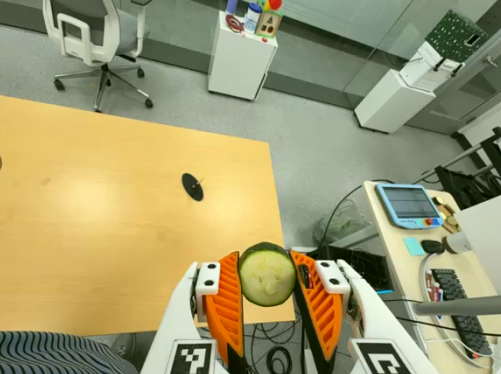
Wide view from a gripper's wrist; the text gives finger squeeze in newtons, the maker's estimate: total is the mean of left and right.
{"total": 11.7, "left": 12.5, "right": 10.9}